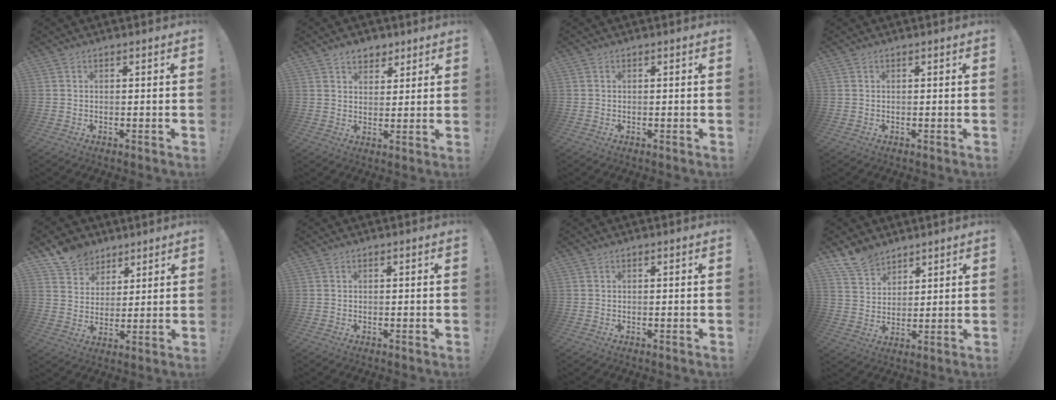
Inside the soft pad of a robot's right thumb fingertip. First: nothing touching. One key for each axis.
{"total": 5.4, "fx": 3.7, "fy": 3.8, "fz": 1.3, "tx": -0.006, "ty": -0.021, "tz": 0.067}
{"total": 0.0}
{"total": 0.0}
{"total": 9.0, "fx": 6.3, "fy": 6.4, "fz": 1.0, "tx": -0.027, "ty": -0.043, "tz": 0.129}
{"total": 0.0}
{"total": 0.0}
{"total": 8.6, "fx": 7.2, "fy": 4.3, "fz": 1.7, "tx": -0.035, "ty": -0.047, "tz": 0.141}